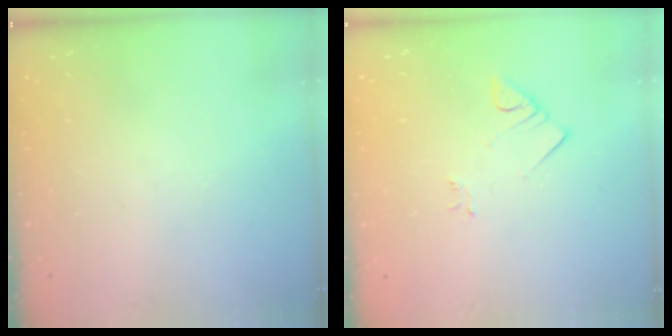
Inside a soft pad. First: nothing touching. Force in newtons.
{"total": 2.8, "press": 2.8, "slide": 0.3}